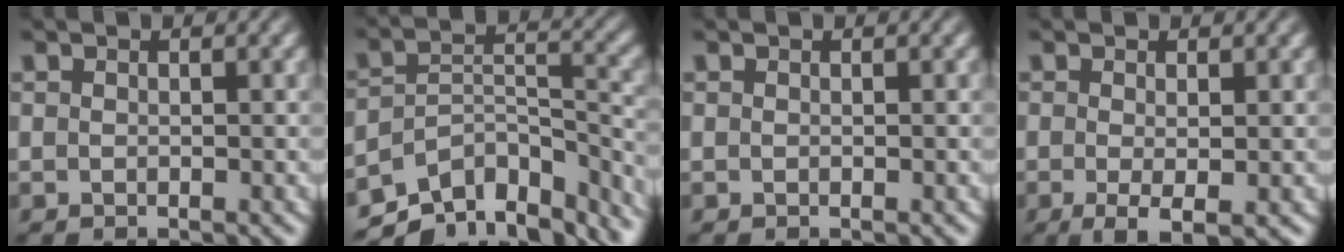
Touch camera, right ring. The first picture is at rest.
{"total": 11.0, "force": [-7.2, 5.9, 6.0], "torque": [-0.085, -0.037, -0.101]}
{"total": 0.0}
{"total": 3.9, "force": [-2.1, 1.5, 2.9], "torque": [-0.056, -0.028, -0.020]}